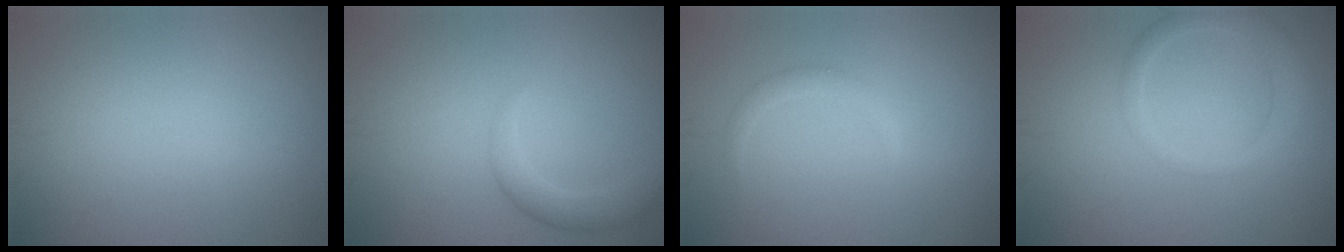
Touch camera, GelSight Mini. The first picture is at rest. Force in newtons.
{"total": 2.7, "press": 2.7, "slide": 0.2}
{"total": 1.2, "press": 1.2, "slide": 0.1}
{"total": 2.6, "press": 2.6, "slide": 0.1}